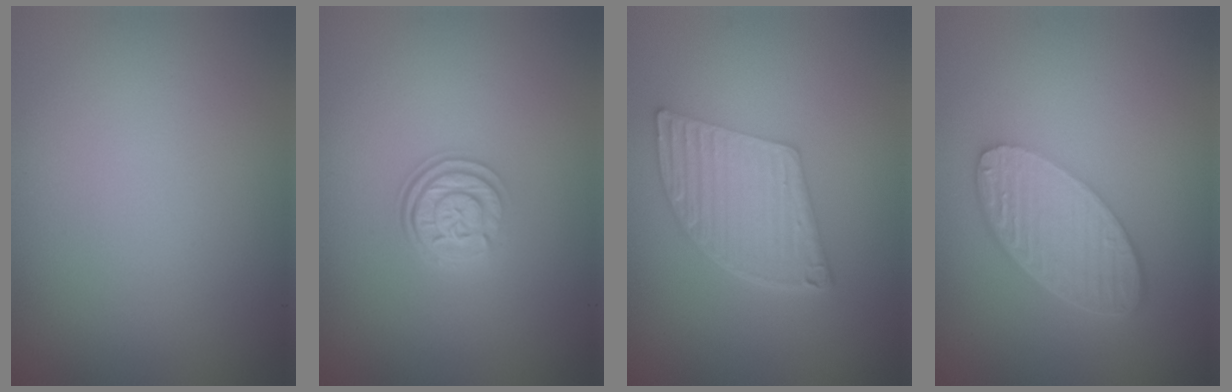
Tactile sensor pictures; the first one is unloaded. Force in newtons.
{"total": 3.1, "press": 2.5, "slide": 1.9}
{"total": 5.9, "press": 4.3, "slide": 4.0}
{"total": 5.7, "press": 4.2, "slide": 3.9}